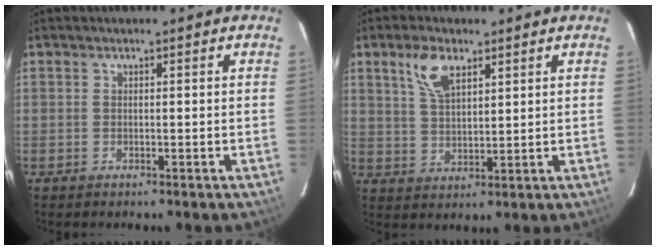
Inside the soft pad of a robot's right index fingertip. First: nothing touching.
{"total": 6.9, "force": [3.9, 3.2, 4.7], "torque": [-0.093, 0.011, 0.079]}